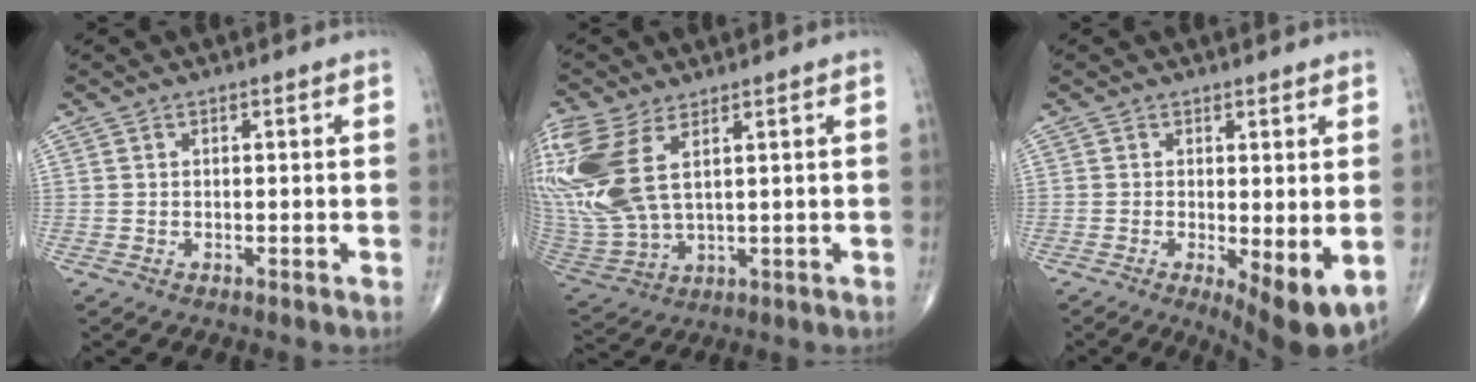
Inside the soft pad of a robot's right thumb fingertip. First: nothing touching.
{"total": 18.6, "force": [6.2, 9.3, 14.8], "torque": [-0.377, -0.014, 0.135]}
{"total": 7.9, "force": [-1.5, 2.5, 7.4], "torque": [-0.107, -0.023, -0.018]}